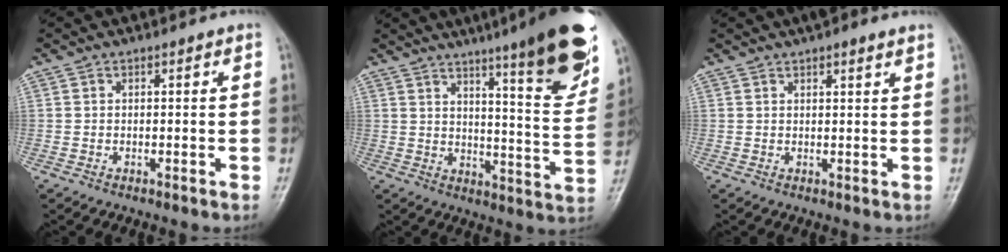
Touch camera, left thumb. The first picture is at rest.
{"total": 20.6, "force": [12.9, 2.8, 15.8], "torque": [-0.186, -0.065, 0.178]}
{"total": 4.2, "force": [3.1, 0.8, 2.6], "torque": [-0.027, 0.007, 0.044]}